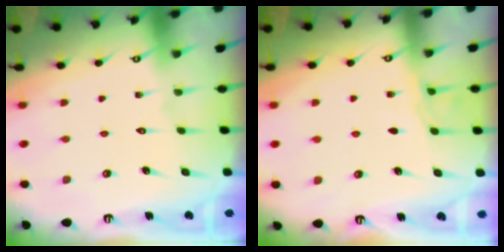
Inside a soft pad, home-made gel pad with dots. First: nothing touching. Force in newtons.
{"total": 4.3, "press": 4.2, "slide": 0.6}